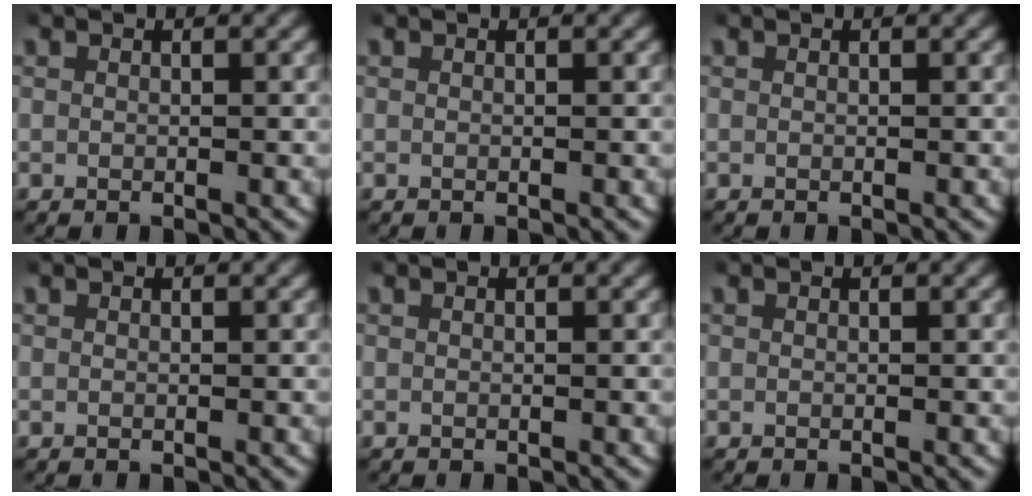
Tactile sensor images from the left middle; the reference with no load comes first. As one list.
[{"total": 0.0}, {"total": 0.0}, {"total": 0.0}, {"total": 0.0}, {"total": 0.0}]